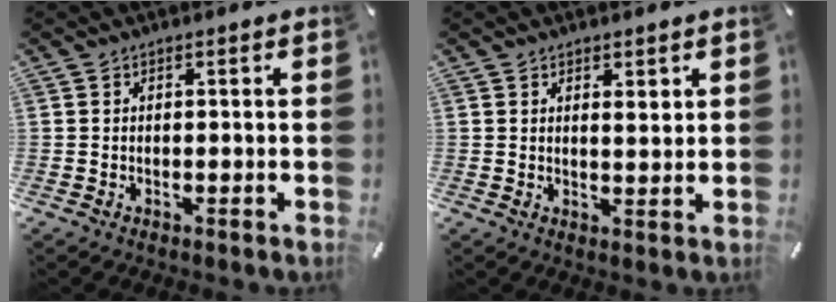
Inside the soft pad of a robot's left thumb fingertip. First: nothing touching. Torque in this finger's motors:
{"motor_torque": [0.13, -0.24, 0.15, 0.05, -0.01]}